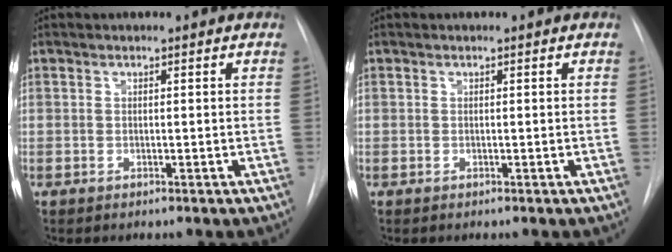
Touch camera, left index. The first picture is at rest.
{"total": 0.0}